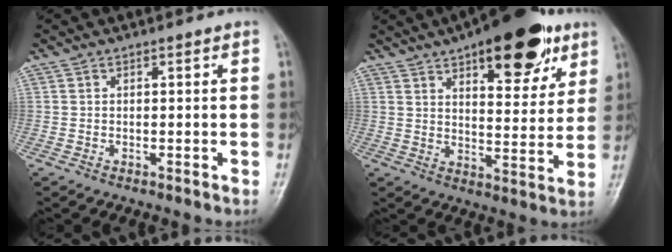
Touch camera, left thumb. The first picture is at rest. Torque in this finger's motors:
{"motor_torque": [0.80, 0.69, 1.42, -1.35, 0.13]}